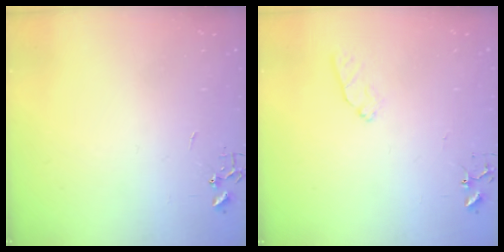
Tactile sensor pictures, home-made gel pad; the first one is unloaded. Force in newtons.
{"total": 7.7, "press": 7.6, "slide": 0.9}